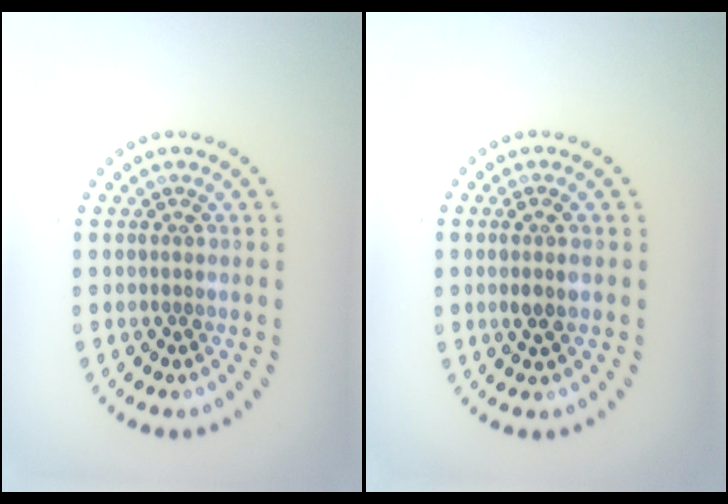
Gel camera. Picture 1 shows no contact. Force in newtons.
{"total": 1.7, "press": 1.5, "slide": 0.7}